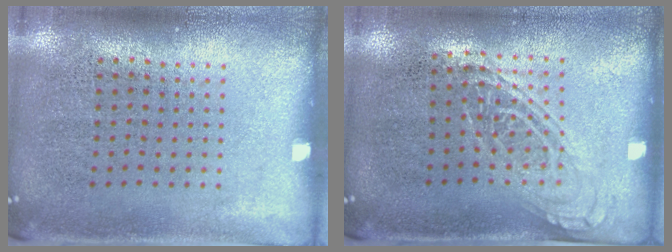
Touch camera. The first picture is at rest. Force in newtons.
{"total": 1.4, "press": 1.2, "slide": 0.8}